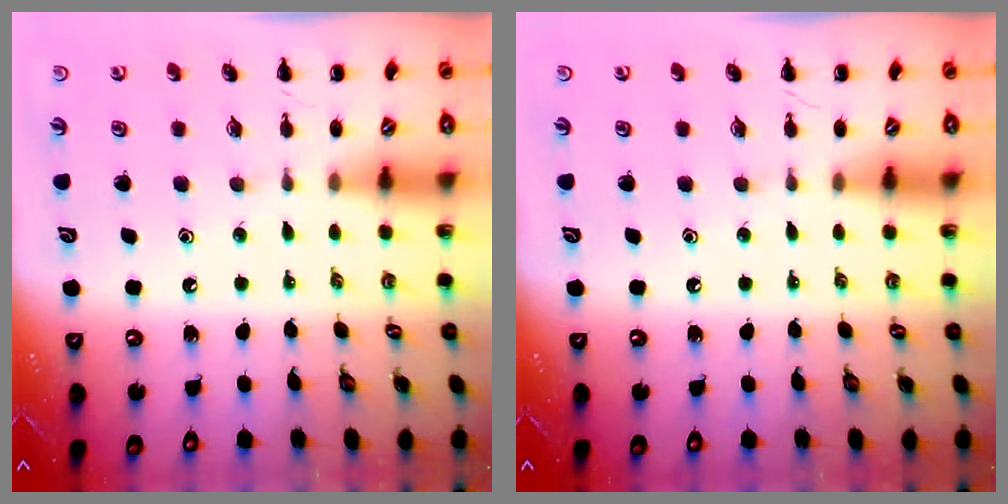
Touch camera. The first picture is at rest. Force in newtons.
{"total": 0.0}